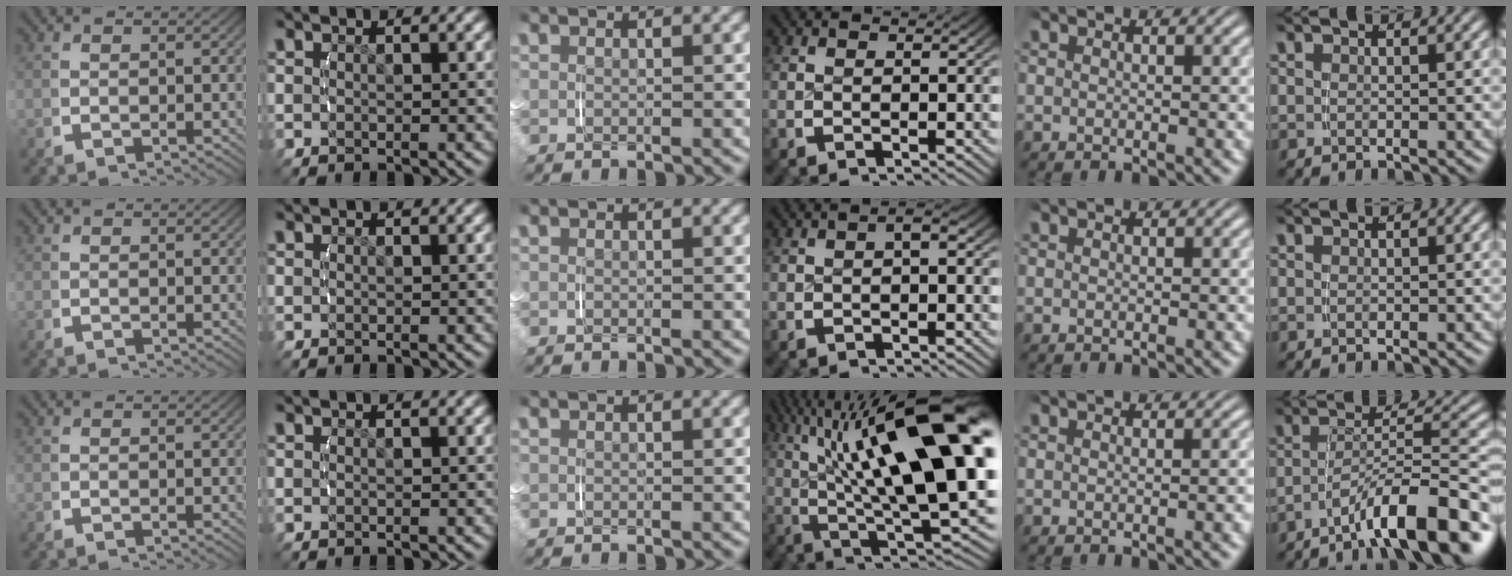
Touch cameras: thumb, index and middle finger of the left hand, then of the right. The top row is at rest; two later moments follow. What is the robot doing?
{"motion": "lift_and_place", "object": "dispenser bottle"}